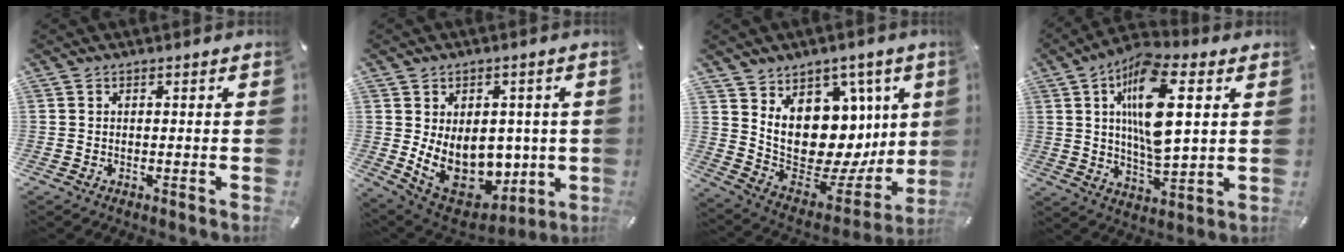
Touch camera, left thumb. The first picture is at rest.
{"total": 16.4, "force": [-0.2, 12.5, 10.6], "torque": [-0.156, -0.034, 0.016]}
{"total": 17.5, "force": [2.8, 13.8, 10.4], "torque": [-0.148, -0.063, 0.073]}
{"total": 16.5, "force": [4.8, 6.8, 14.3], "torque": [-0.264, -0.010, 0.075]}